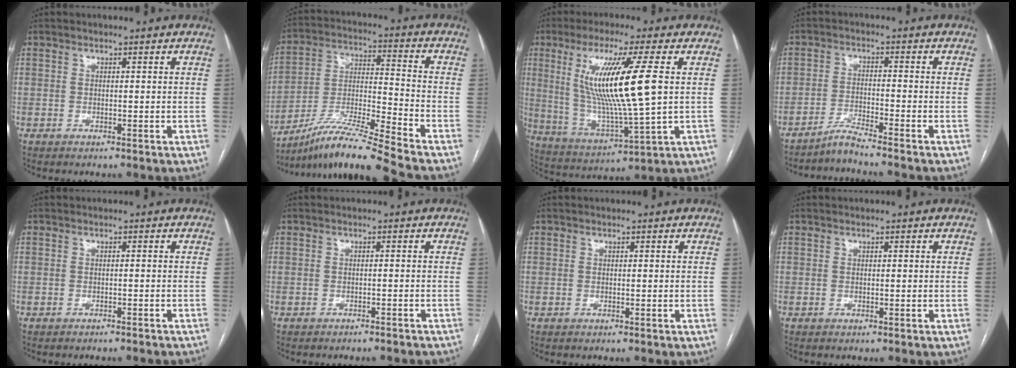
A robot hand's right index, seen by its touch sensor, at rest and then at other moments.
{"total": 16.0, "force": [-13.8, -2.5, 7.7], "torque": [-0.149, -0.005, -0.251]}
{"total": 16.5, "force": [3.2, 0.4, 16.2], "torque": [-0.322, -0.014, 0.061]}
{"total": 3.9, "force": [-3.6, -1.4, 0.9], "torque": [-0.022, -0.018, -0.070]}
{"total": 3.3, "force": [-3.1, 0.3, 1.2], "torque": [-0.019, -0.001, -0.036]}
{"total": 5.1, "force": [-4.8, 0.9, 1.5], "torque": [-0.021, -0.007, -0.051]}
{"total": 0.0}
{"total": 0.0}